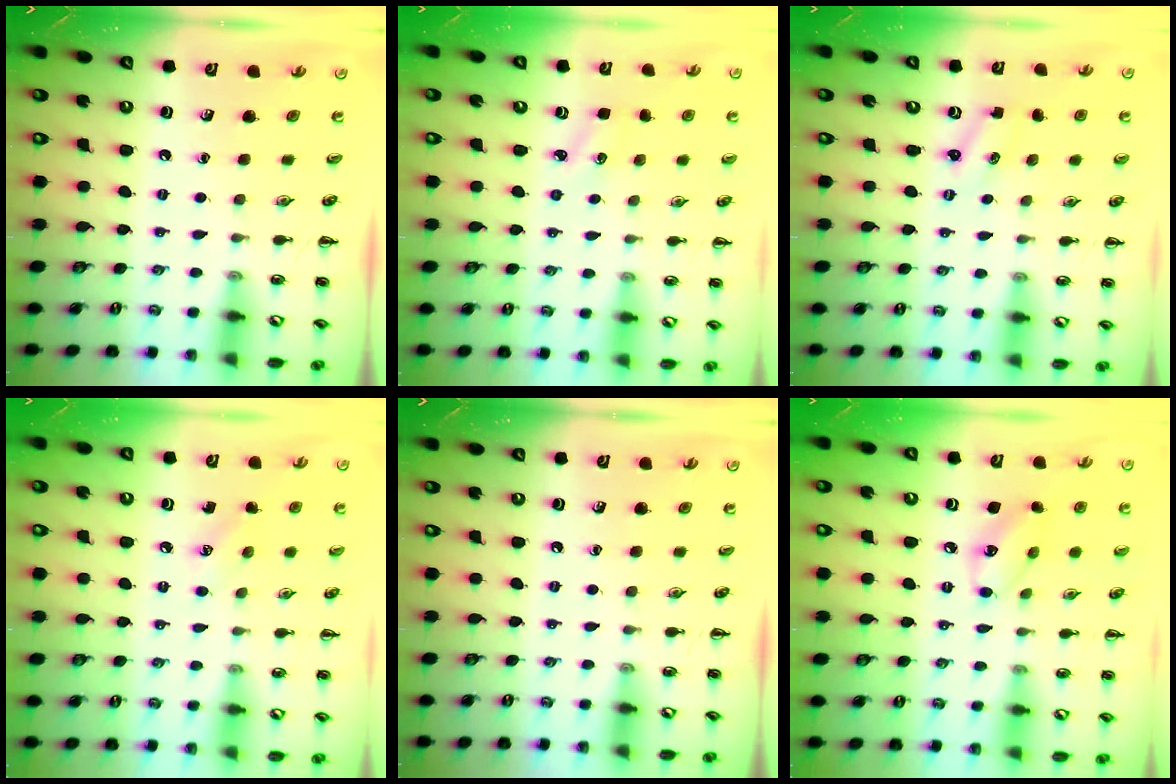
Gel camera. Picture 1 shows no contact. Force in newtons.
{"total": 2.7, "press": 2.6, "slide": 0.8}
{"total": 1.2, "press": 1.2, "slide": 0.4}
{"total": 6.2, "press": 5.9, "slide": 1.7}
{"total": 0.0}
{"total": 7.4, "press": 7.4, "slide": 0.6}